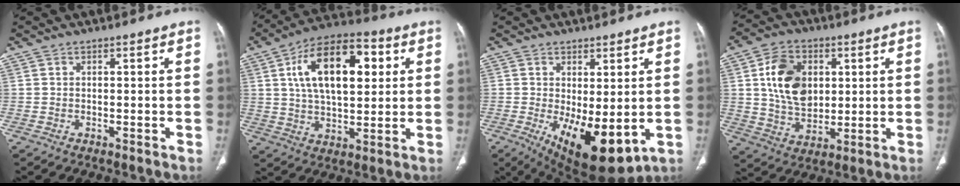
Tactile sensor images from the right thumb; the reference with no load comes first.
{"total": 18.4, "force": [5.0, 9.5, 14.9], "torque": [-0.222, 0.006, 0.079]}
{"total": 12.7, "force": [-2.2, 5.3, 11.4], "torque": [-0.170, -0.026, -0.009]}
{"total": 13.5, "force": [3.0, 9.5, 9.0], "torque": [-0.130, -0.010, 0.057]}